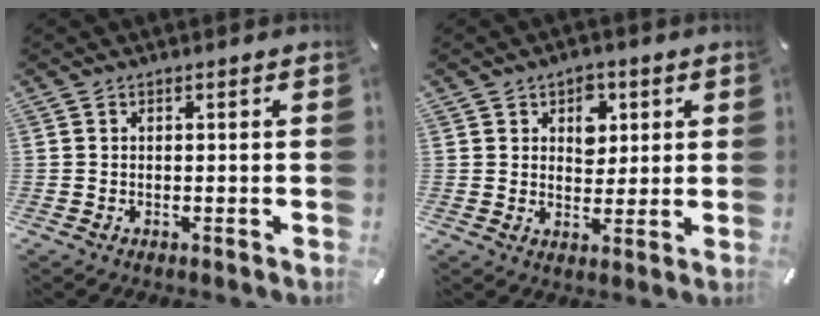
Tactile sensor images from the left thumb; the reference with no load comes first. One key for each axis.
{"total": 6.0, "fx": 2.3, "fy": 4.7, "fz": 3.1, "tx": -0.024, "ty": -0.008, "tz": 0.031}